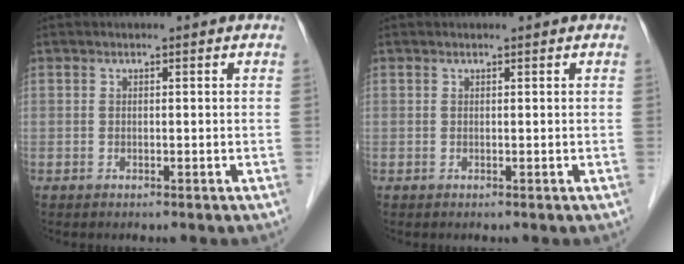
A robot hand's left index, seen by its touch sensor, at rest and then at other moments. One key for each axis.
{"total": 0.0}